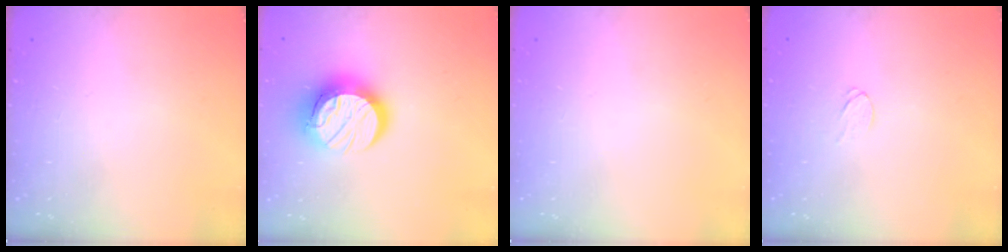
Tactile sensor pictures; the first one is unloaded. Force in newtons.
{"total": 13.5, "press": 13.5, "slide": 1.4}
{"total": 0.0}
{"total": 3.4, "press": 3.4, "slide": 0.3}